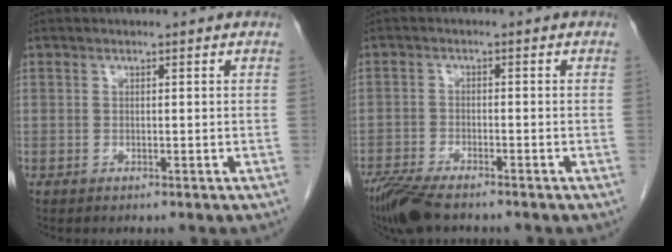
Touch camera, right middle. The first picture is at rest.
{"total": 7.0, "force": [-5.7, 1.4, 3.8], "torque": [-0.072, -0.018, -0.104]}